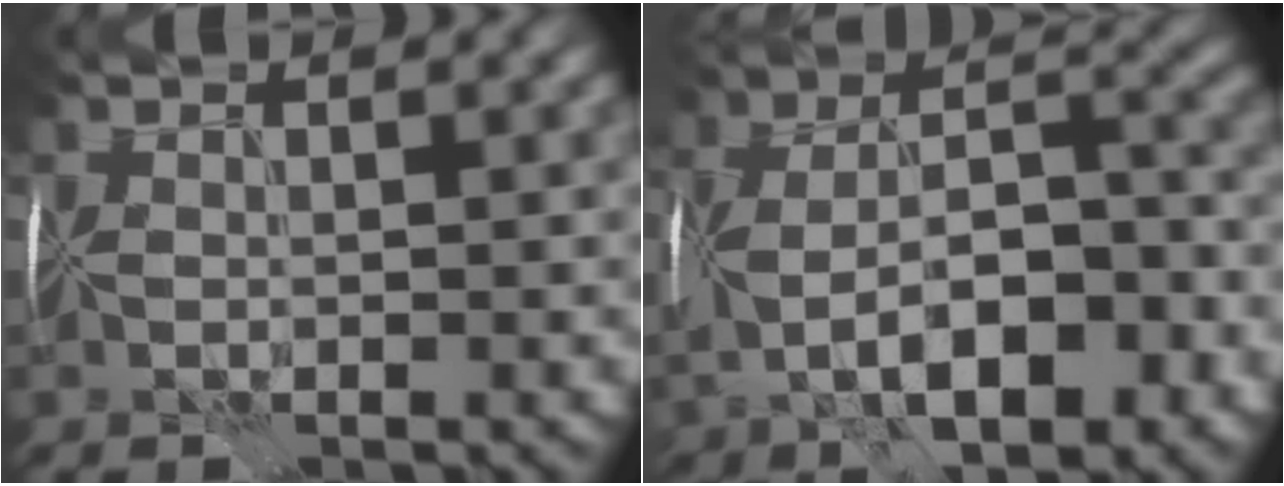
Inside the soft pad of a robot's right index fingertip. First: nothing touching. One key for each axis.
{"total": 10.8, "fx": -2.7, "fy": 6.1, "fz": 8.5, "tx": -0.152, "ty": -0.002, "tz": -0.044}